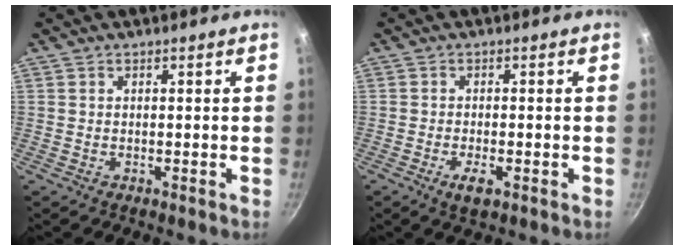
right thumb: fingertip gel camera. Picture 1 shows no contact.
{"total": 3.3, "force": [-1.5, 1.1, 2.8], "torque": [-0.053, 0.000, -0.026]}